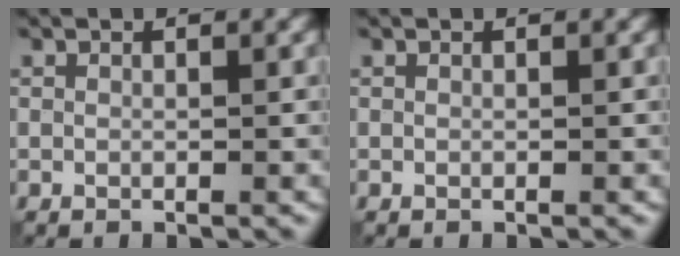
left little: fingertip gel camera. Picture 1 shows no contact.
{"total": 0.0}